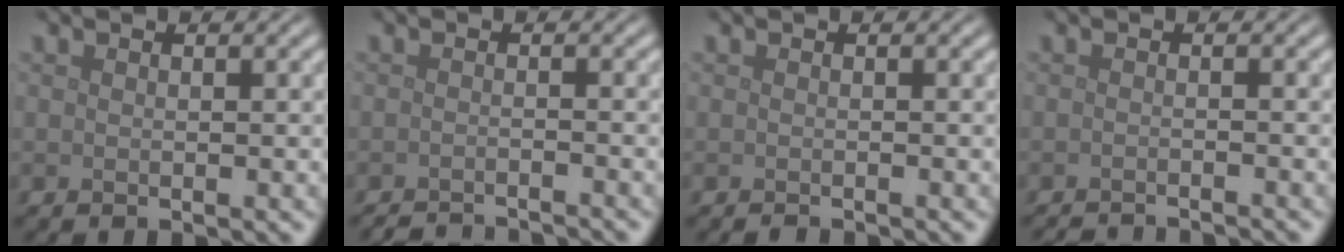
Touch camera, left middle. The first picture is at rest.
{"total": 4.0, "force": [-3.9, 0.5, 1.0], "torque": [-0.015, -0.002, -0.058]}
{"total": 0.7, "force": [-0.7, 0.0, 0.1], "torque": [-0.001, -0.001, -0.012]}
{"total": 3.6, "force": [-3.4, 0.4, 1.0], "torque": [-0.013, 0.003, -0.048]}